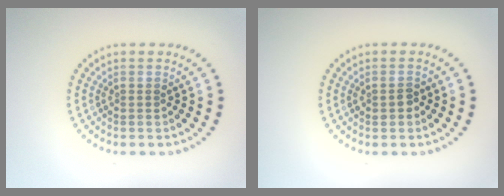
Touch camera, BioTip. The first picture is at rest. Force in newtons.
{"total": 1.2, "press": 1.2, "slide": 0.0}